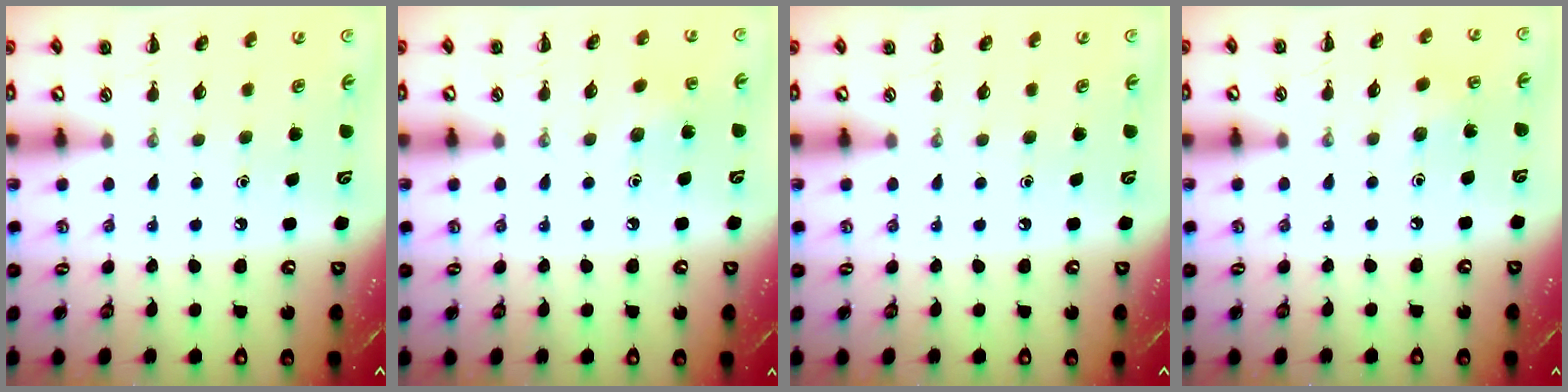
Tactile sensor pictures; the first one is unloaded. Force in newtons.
{"total": 4.7, "press": 4.6, "slide": 1.2}
{"total": 0.0}
{"total": 2.9, "press": 2.8, "slide": 0.9}